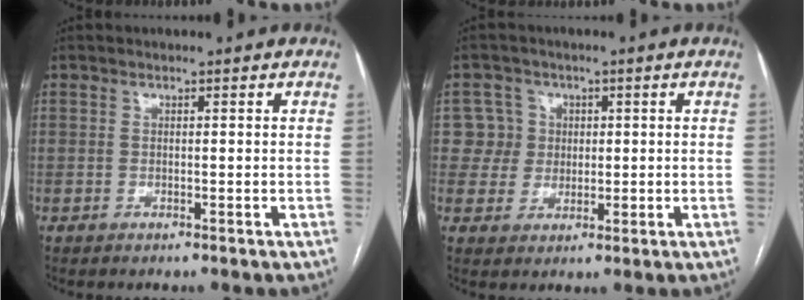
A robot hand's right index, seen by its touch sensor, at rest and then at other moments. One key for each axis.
{"total": 5.1, "fx": 0.9, "fy": 5.0, "fz": -0.1, "tx": 0.020, "ty": 0.014, "tz": 0.018}